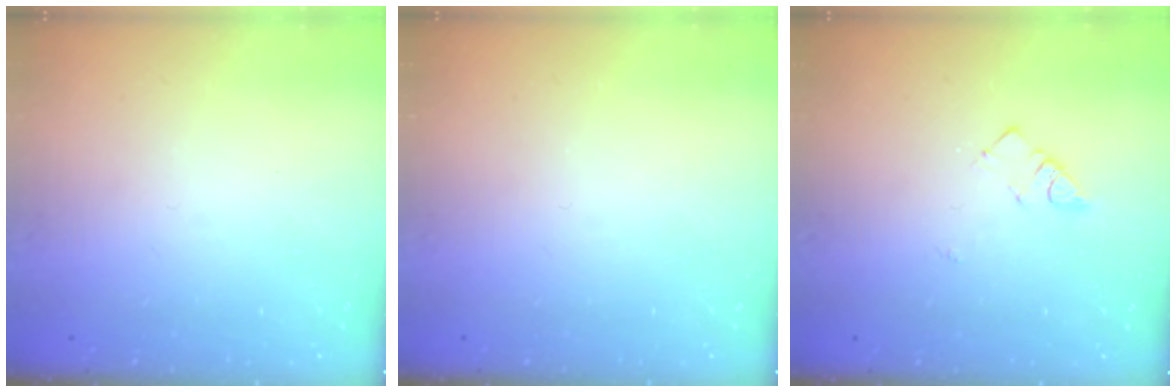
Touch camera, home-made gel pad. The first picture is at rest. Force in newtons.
{"total": 0.0}
{"total": 2.8, "press": 2.7, "slide": 0.4}